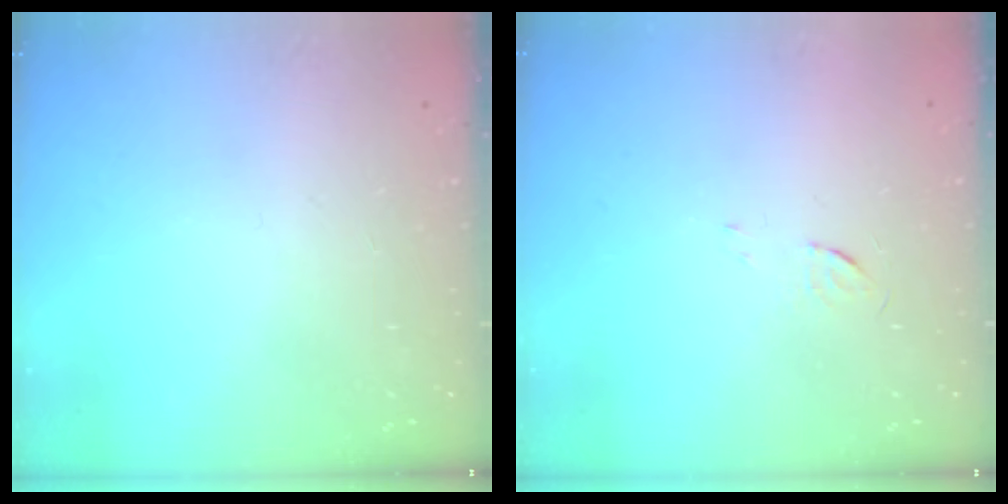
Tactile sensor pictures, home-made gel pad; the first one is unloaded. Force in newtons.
{"total": 3.4, "press": 3.4, "slide": 0.3}